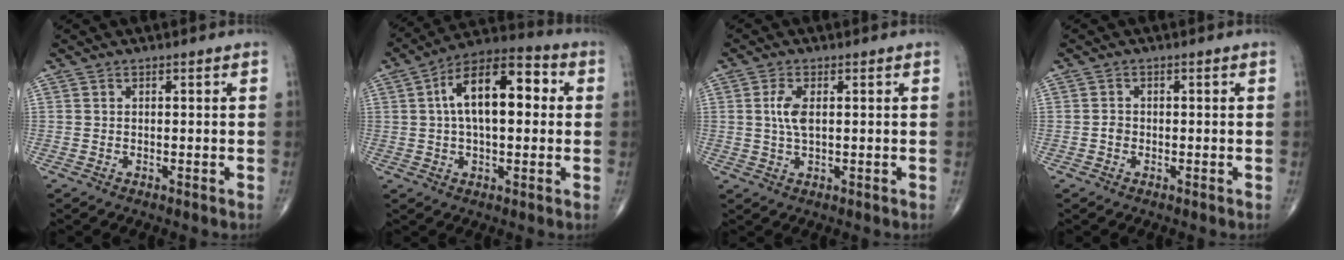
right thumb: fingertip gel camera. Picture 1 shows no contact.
{"total": 15.6, "force": [2.4, 7.6, 13.4], "torque": [-0.209, 0.031, 0.031]}
{"total": 4.1, "force": [0.6, 1.8, 3.7], "torque": [-0.084, -0.001, 0.012]}
{"total": 1.2, "force": [-0.4, 1.0, 0.5], "torque": [-0.002, 0.004, -0.008]}